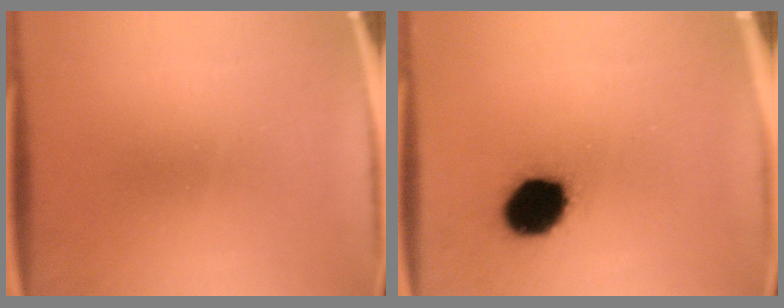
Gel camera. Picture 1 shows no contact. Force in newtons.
{"total": 13.7}